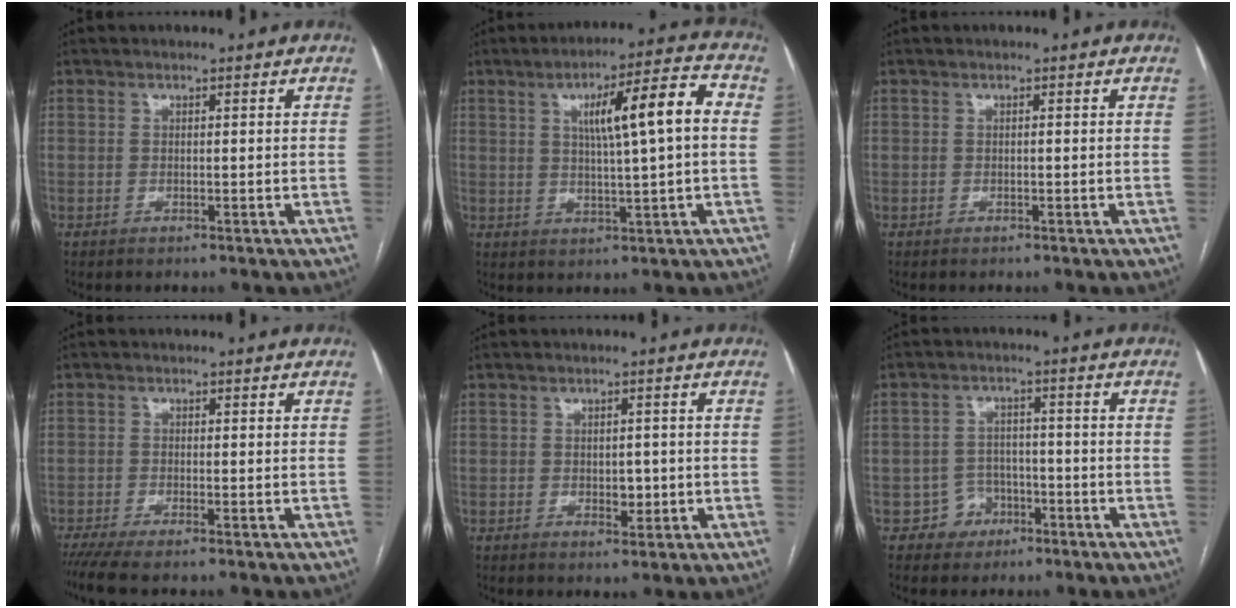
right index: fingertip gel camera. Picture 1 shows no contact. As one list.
[{"total": 10.9, "force": [2.0, 0.9, 10.7], "torque": [-0.162, 0.022, 0.030]}, {"total": 0.0}, {"total": 5.1, "force": [-4.1, 0.1, 3.1], "torque": [-0.052, -0.011, -0.073]}, {"total": 2.7, "force": [-0.4, 1.7, 2.1], "torque": [-0.024, 0.000, 0.001]}, {"total": 4.5, "force": [-2.6, 3.7, -0.1], "torque": [0.011, 0.016, -0.040]}]